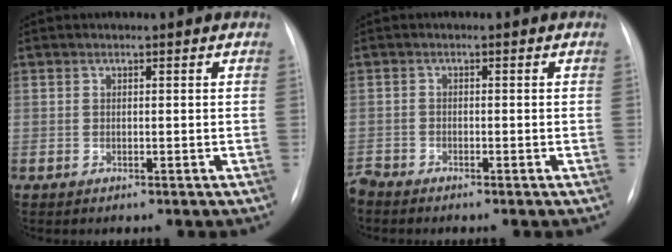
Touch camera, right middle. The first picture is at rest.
{"total": 2.5, "force": [-2.4, 0.6, 0.7], "torque": [-0.012, -0.006, -0.044]}